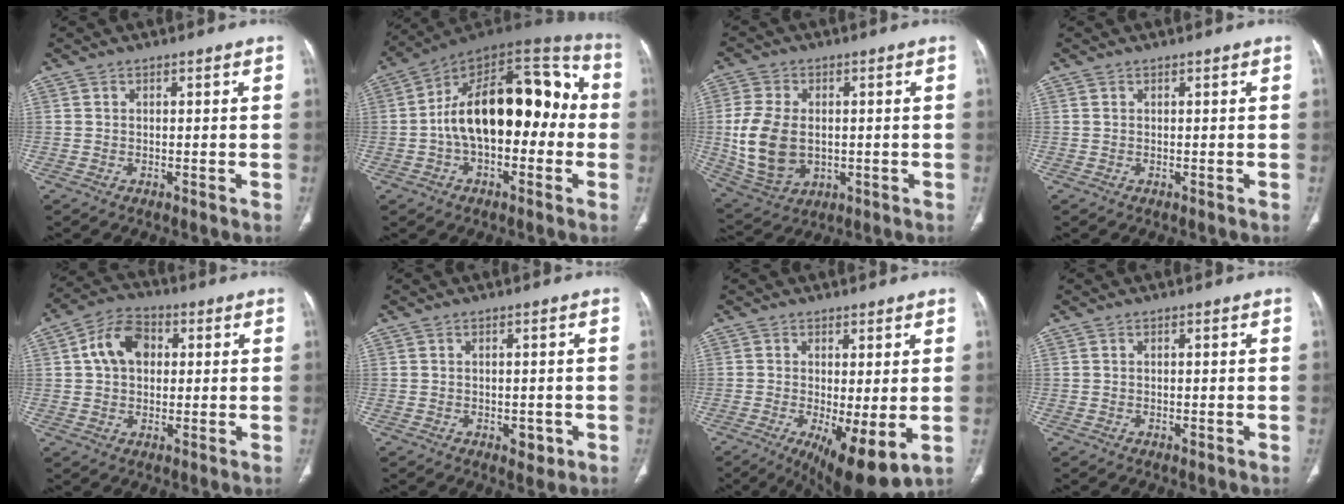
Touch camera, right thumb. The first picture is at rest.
{"total": 23.1, "force": [-0.8, 12.6, 19.4], "torque": [-0.280, 0.055, -0.022]}
{"total": 13.2, "force": [-0.4, 9.1, 9.6], "torque": [-0.188, -0.005, 0.010]}
{"total": 0.0}
{"total": 9.4, "force": [1.9, 6.7, 6.3], "torque": [-0.097, 0.015, 0.028]}
{"total": 2.9, "force": [-1.0, 1.8, 2.0], "torque": [-0.015, 0.004, -0.005]}
{"total": 10.6, "force": [-2.6, 3.3, 9.8], "torque": [-0.156, -0.024, -0.030]}
{"total": 0.6, "force": [-0.2, 0.3, 0.4], "torque": [-0.009, 0.000, -0.002]}